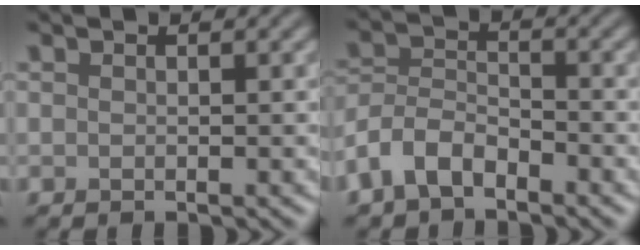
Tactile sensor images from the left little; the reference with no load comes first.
{"total": 4.3, "force": [-2.8, 2.3, 2.3], "torque": [-0.048, 0.004, -0.067]}